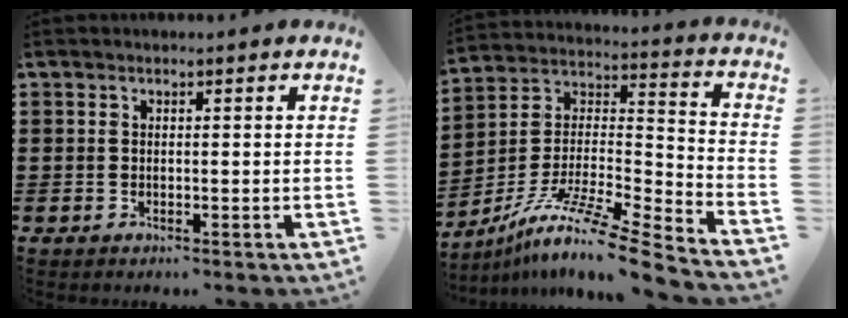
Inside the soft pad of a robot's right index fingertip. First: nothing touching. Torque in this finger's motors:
{"motor_torque": [-1.04, 1.10, -0.98, -0.04]}